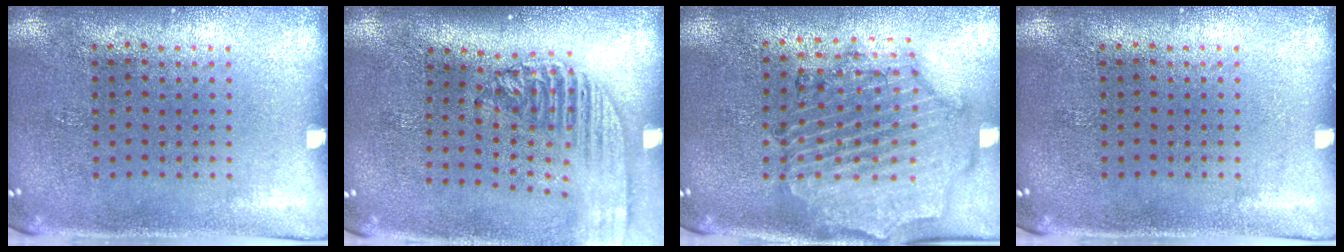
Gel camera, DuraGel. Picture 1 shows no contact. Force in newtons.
{"total": 2.2, "press": 1.7, "slide": 1.4}
{"total": 1.6, "press": 1.6, "slide": 0.4}
{"total": 0.0}